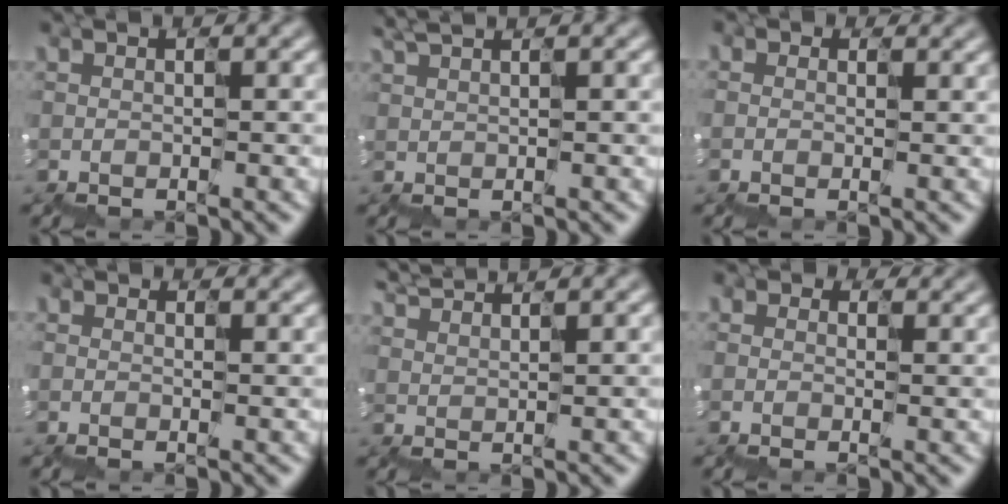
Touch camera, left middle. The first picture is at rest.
{"total": 1.9, "force": [1.5, 0.3, 1.2], "torque": [-0.026, 0.010, 0.029]}
{"total": 0.6, "force": [0.0, 0.5, 0.3], "torque": [-0.005, 0.003, 0.000]}
{"total": 0.8, "force": [0.1, 0.6, 0.5], "torque": [-0.005, 0.004, 0.000]}
{"total": 2.9, "force": [2.9, -0.1, 0.2], "torque": [-0.021, 0.012, 0.053]}
{"total": 1.4, "force": [0.2, 1.2, 0.7], "torque": [-0.030, 0.006, 0.009]}